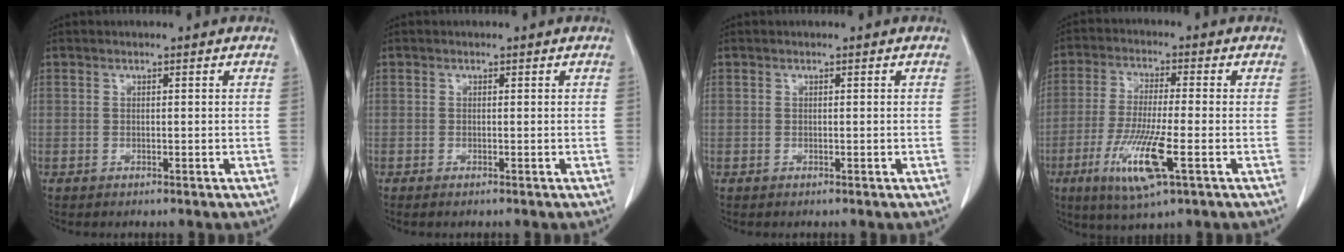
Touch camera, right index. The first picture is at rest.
{"total": 0.5, "force": [-0.5, 0.0, 0.3], "torque": [-0.008, -0.002, -0.008]}
{"total": 0.0}
{"total": 10.8, "force": [-4.1, 0.9, 9.9], "torque": [-0.199, -0.024, -0.074]}